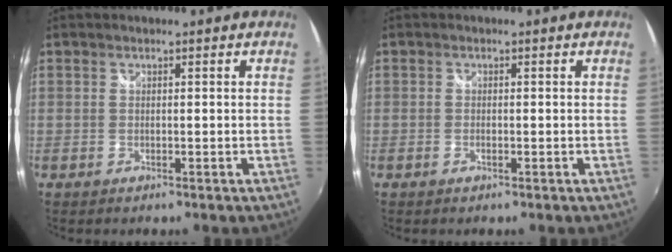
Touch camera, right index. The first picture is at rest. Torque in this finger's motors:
{"motor_torque": [-0.22, 0.11, -0.03, 0.00]}